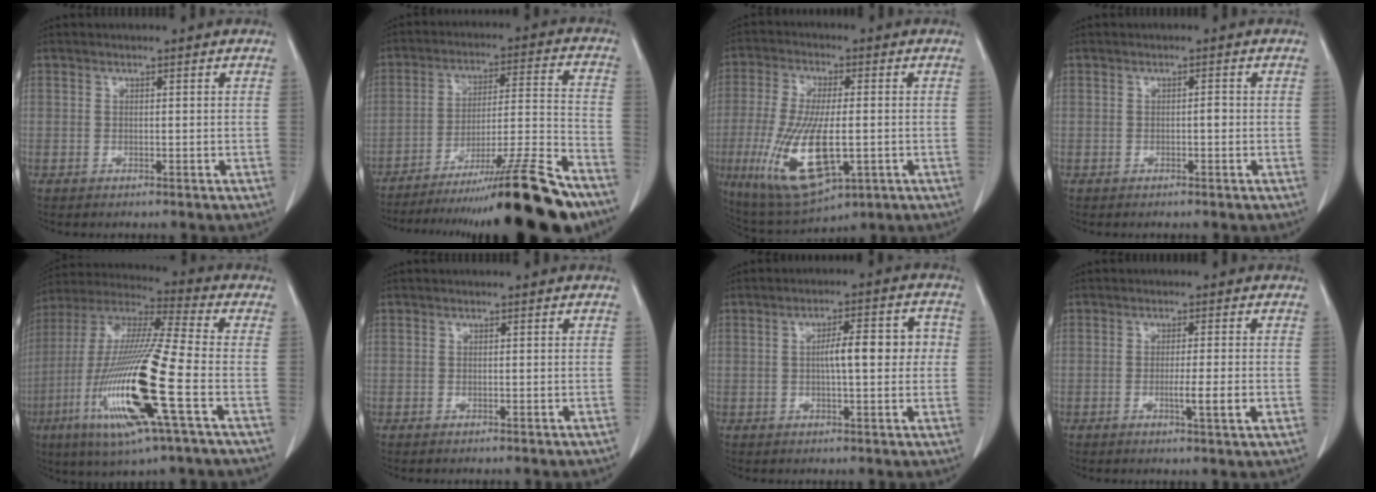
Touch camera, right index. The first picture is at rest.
{"total": 22.9, "force": [-18.8, -1.0, 13.0], "torque": [-0.153, -0.011, -0.295]}
{"total": 14.8, "force": [-3.4, 4.6, 13.6], "torque": [-0.276, -0.020, -0.046]}
{"total": 0.8, "force": [-0.2, 0.2, 0.7], "torque": [-0.010, 0.003, -0.003]}
{"total": 21.8, "force": [-6.8, 1.2, 20.7], "torque": [-0.447, -0.034, -0.132]}
{"total": 0.0}
{"total": 7.4, "force": [0.4, 1.8, 7.1], "torque": [-0.107, 0.026, 0.007]}
{"total": 4.2, "force": [-1.1, -0.3, 4.0], "torque": [-0.063, -0.008, -0.016]}